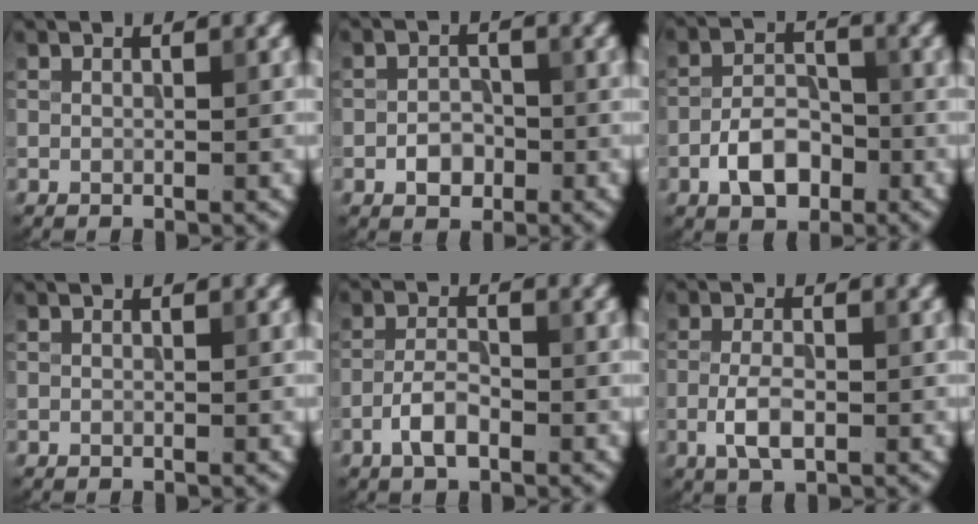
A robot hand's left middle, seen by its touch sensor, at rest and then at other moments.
{"total": 2.2, "force": [-1.0, 1.5, 1.3], "torque": [-0.019, 0.003, -0.019]}
{"total": 4.2, "force": [-1.9, 2.4, 2.8], "torque": [-0.043, 0.007, -0.038]}
{"total": 0.0}
{"total": 2.8, "force": [-1.4, 1.1, 2.2], "torque": [-0.043, 0.006, -0.034]}
{"total": 3.0, "force": [-0.9, 1.3, 2.6], "torque": [-0.055, -0.001, -0.020]}